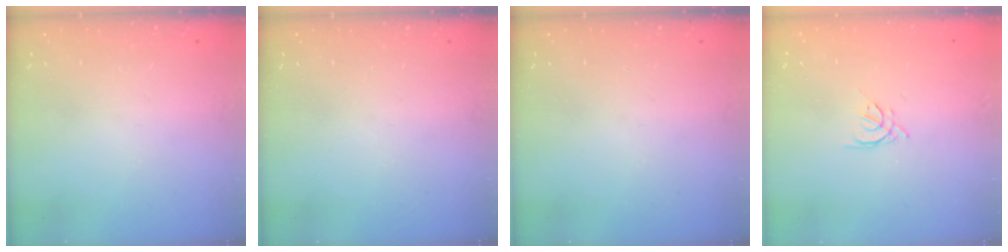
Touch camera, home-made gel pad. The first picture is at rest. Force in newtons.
{"total": 0.0}
{"total": 0.0}
{"total": 2.5, "press": 2.4, "slide": 0.5}